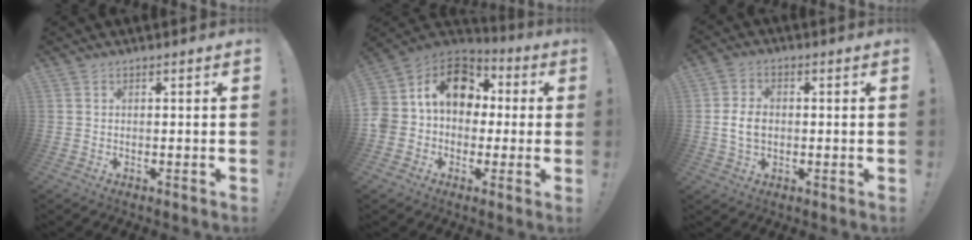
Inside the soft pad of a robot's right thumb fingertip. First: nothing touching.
{"total": 16.0, "force": [3.2, 13.1, 8.6], "torque": [-0.135, 0.010, 0.070]}
{"total": 7.0, "force": [-0.5, 4.9, 5.0], "torque": [-0.081, 0.002, -0.011]}